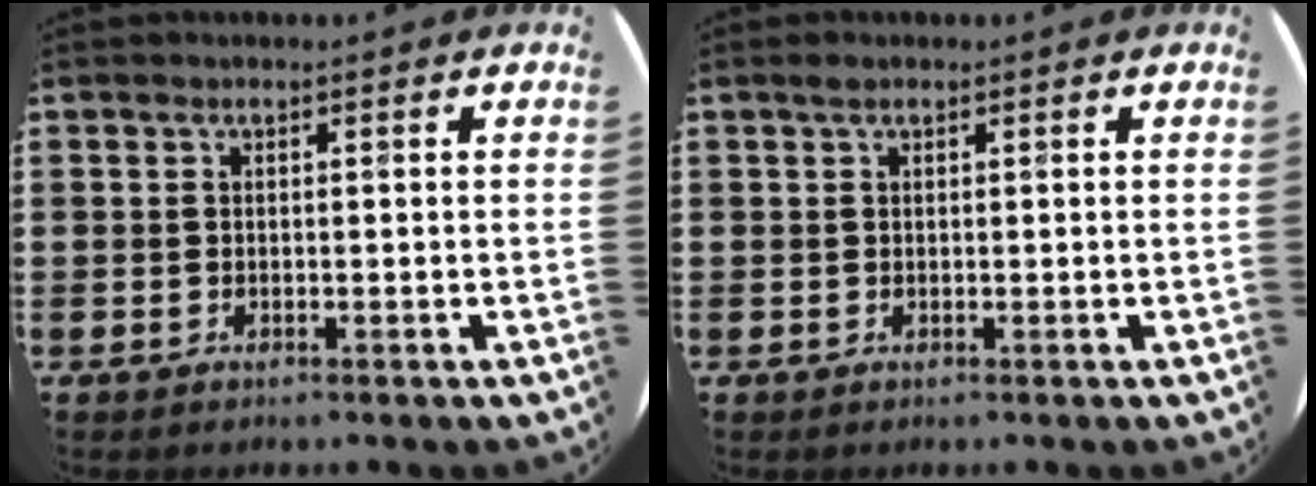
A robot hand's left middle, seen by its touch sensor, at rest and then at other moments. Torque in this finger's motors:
{"motor_torque": [0.58, -0.31, -0.16, -0.04]}